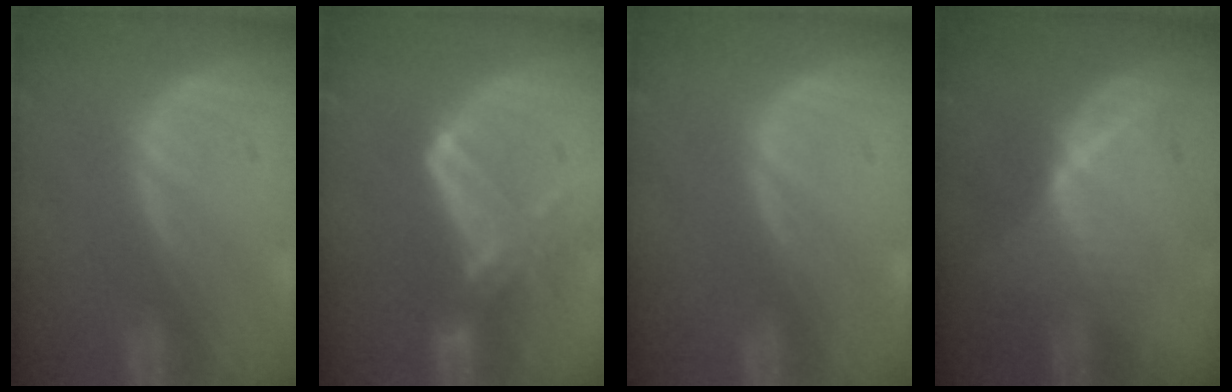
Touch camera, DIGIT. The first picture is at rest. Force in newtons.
{"total": 5.7, "press": 5.7, "slide": 1.0}
{"total": 0.0}
{"total": 6.3, "press": 6.0, "slide": 2.0}